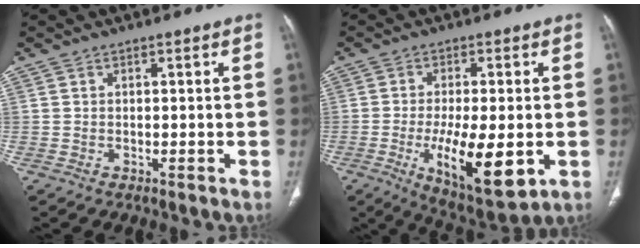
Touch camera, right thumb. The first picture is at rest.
{"total": 14.6, "force": [-3.5, 5.0, 13.3], "torque": [-0.211, -0.021, -0.045]}